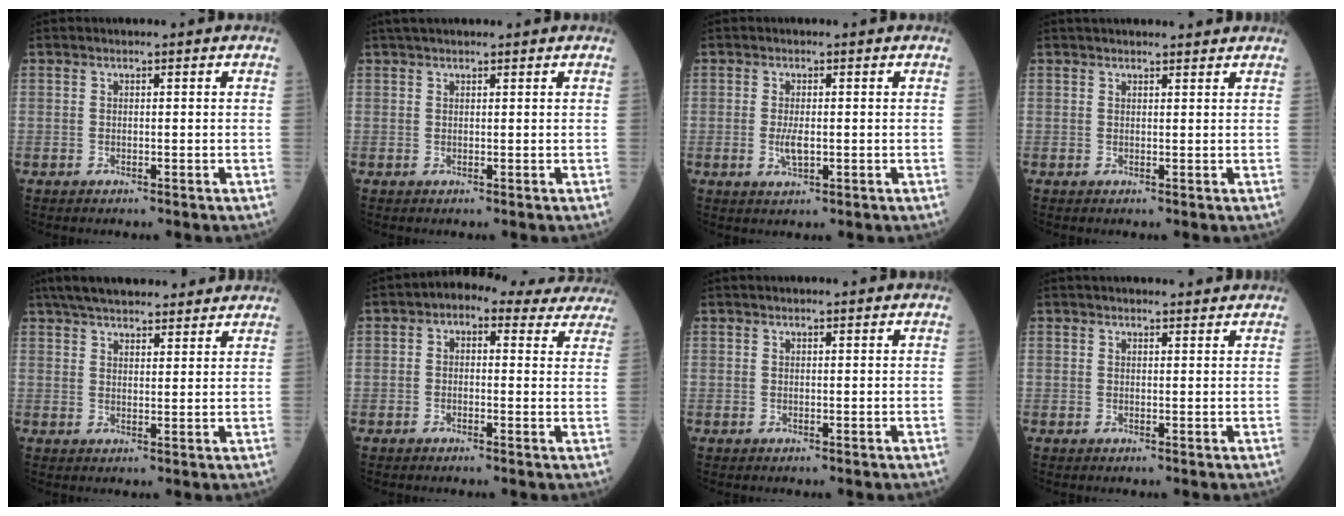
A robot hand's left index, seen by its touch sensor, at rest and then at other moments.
{"total": 3.8, "force": [3.3, 0.6, 1.9], "torque": [-0.027, 0.036, 0.054]}
{"total": 2.6, "force": [-0.3, 0.8, 2.4], "torque": [-0.051, -0.003, -0.003]}
{"total": 7.0, "force": [6.5, 0.9, 2.2], "torque": [-0.022, 0.030, 0.079]}
{"total": 15.9, "force": [13.9, 3.7, 6.8], "torque": [-0.105, 0.043, 0.202]}
{"total": 11.3, "force": [9.0, 5.1, 4.6], "torque": [-0.039, 0.038, 0.086]}
{"total": 3.0, "force": [2.8, 0.3, 1.1], "torque": [-0.009, 0.026, 0.036]}
{"total": 6.9, "force": [6.5, 0.9, 2.0], "torque": [-0.018, 0.026, 0.076]}